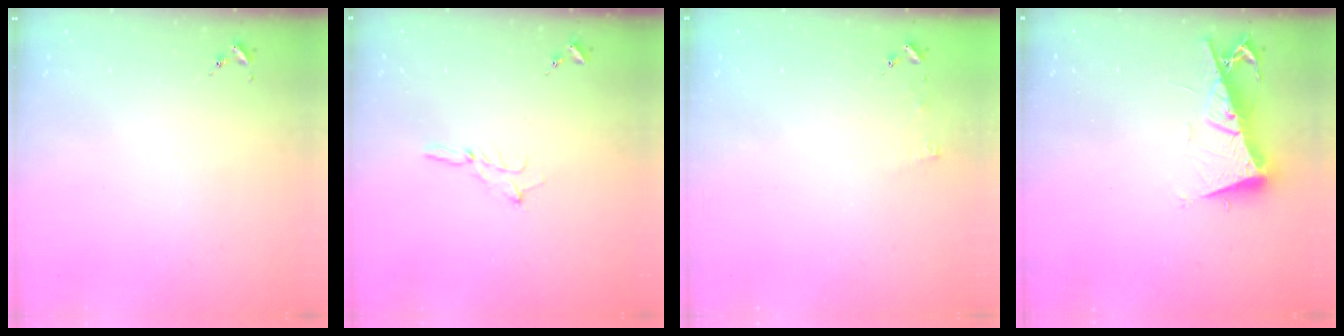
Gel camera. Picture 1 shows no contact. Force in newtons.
{"total": 2.9, "press": 2.9, "slide": 0.2}
{"total": 3.5, "press": 3.5, "slide": 0.3}
{"total": 10.0, "press": 10.0, "slide": 0.8}